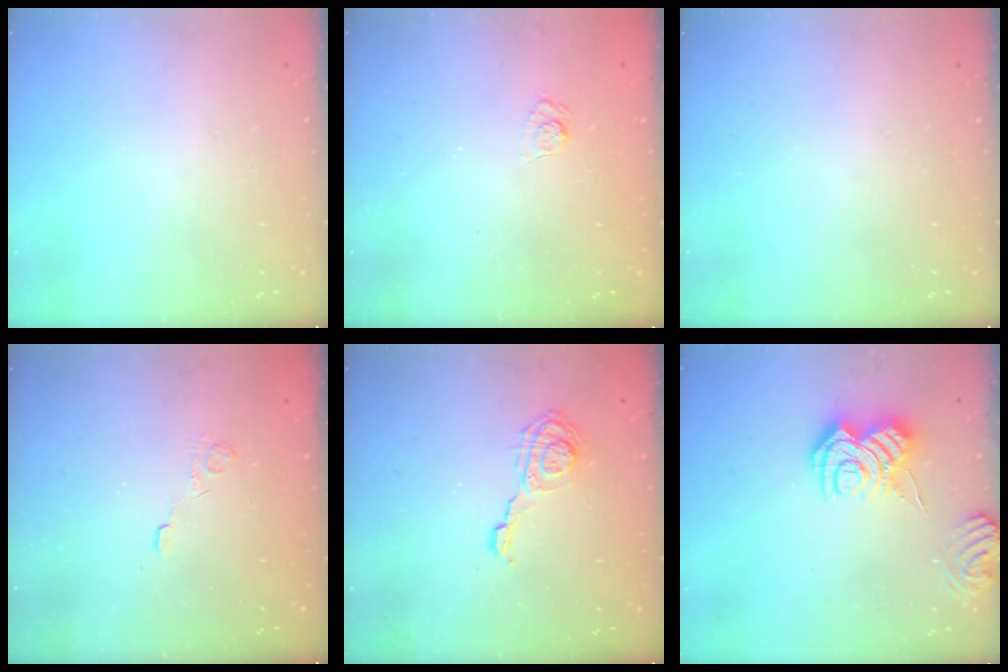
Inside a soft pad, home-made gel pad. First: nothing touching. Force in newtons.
{"total": 2.5, "press": 2.1, "slide": 1.3}
{"total": 0.0}
{"total": 2.4, "press": 1.9, "slide": 1.4}
{"total": 7.7, "press": 7.7, "slide": 0.2}
{"total": 9.5, "press": 9.5, "slide": 1.0}